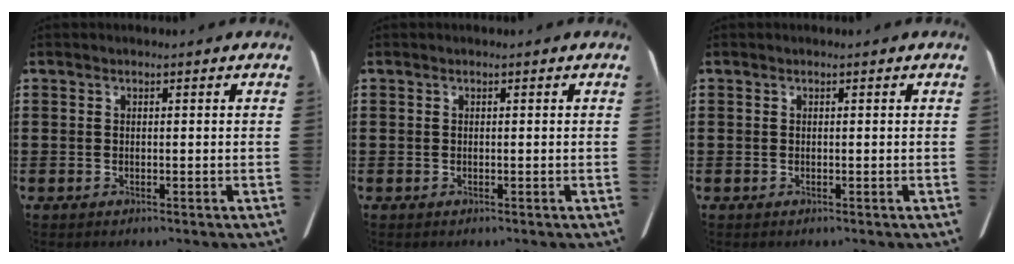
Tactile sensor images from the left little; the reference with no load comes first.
{"total": 0.0}
{"total": 0.0}